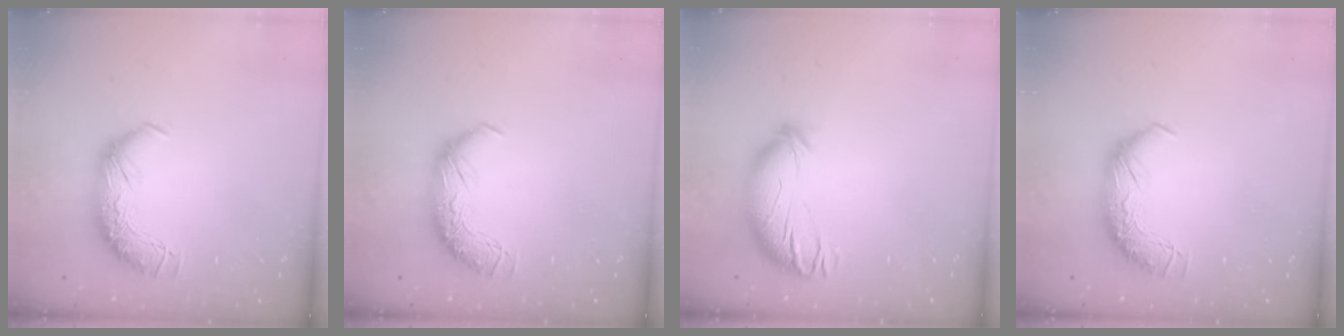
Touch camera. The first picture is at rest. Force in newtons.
{"total": 0.0}
{"total": 3.7, "press": 2.9, "slide": 2.3}
{"total": 0.0}